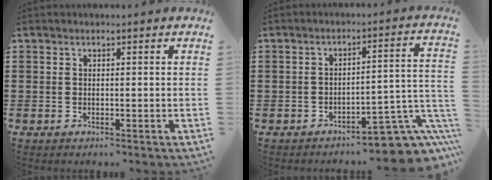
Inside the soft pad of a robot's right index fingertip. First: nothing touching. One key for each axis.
{"total": 7.4, "fx": -5.9, "fy": 1.9, "fz": 4.0, "tx": -0.047, "ty": 0.006, "tz": -0.109}